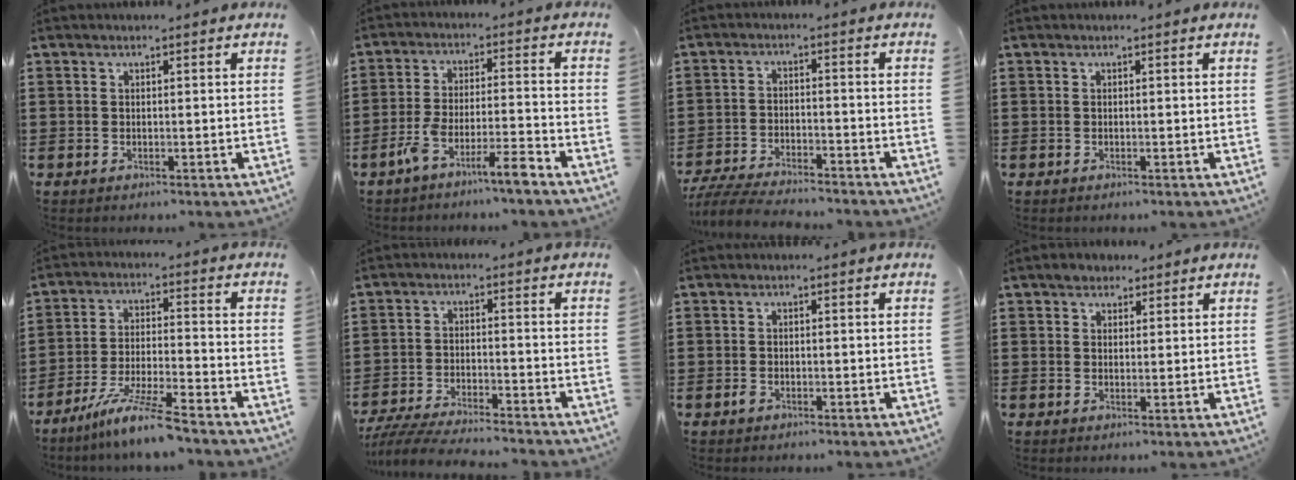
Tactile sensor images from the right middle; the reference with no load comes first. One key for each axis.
{"total": 6.8, "fx": -5.4, "fy": 0.2, "fz": 4.1, "tx": -0.093, "ty": -0.010, "tz": -0.106}
{"total": 5.6, "fx": -5.4, "fy": 0.5, "fz": 1.5, "tx": -0.040, "ty": -0.002, "tz": -0.110}
{"total": 0.0}
{"total": 8.4, "fx": -7.0, "fy": -0.4, "fz": 4.6, "tx": -0.096, "ty": -0.012, "tz": -0.136}
{"total": 5.4, "fx": -5.2, "fy": 0.2, "fz": 1.6, "tx": -0.044, "ty": -0.008, "tz": -0.107}
{"total": 1.0, "fx": -0.6, "fy": 0.6, "fz": 0.6, "tx": -0.019, "ty": -0.005, "tz": -0.014}
{"total": 2.1, "fx": 1.6, "fy": 1.3, "fz": 0.0, "tx": 0.003, "ty": 0.003, "tz": 0.031}